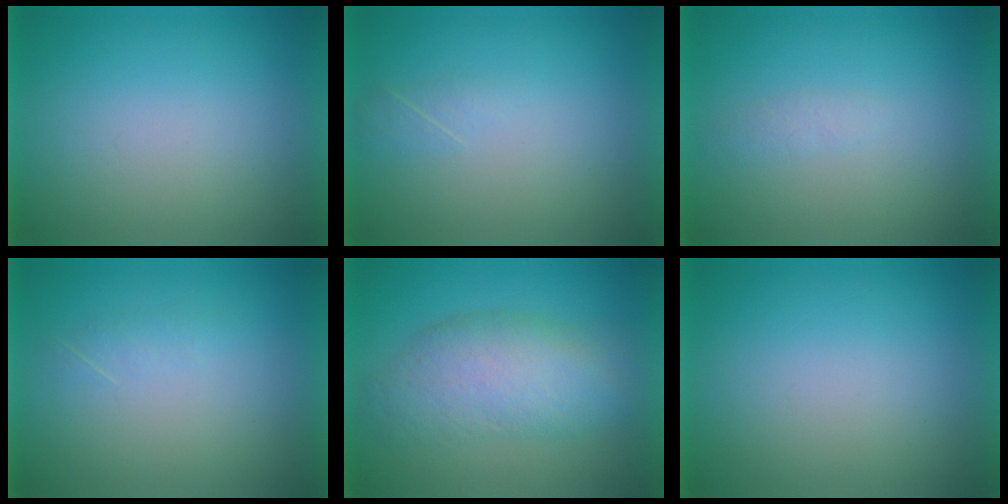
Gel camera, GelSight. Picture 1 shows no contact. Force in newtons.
{"total": 1.6}
{"total": 1.3}
{"total": 1.3}
{"total": 7.1}
{"total": 0.0}